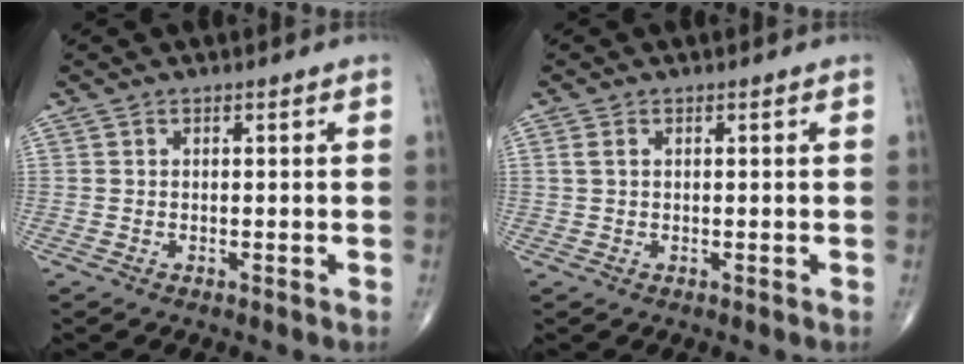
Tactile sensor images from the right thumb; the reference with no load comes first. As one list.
[{"total": 1.3, "force": [0.4, 0.8, 1.0], "torque": [-0.028, 0.007, 0.010]}]